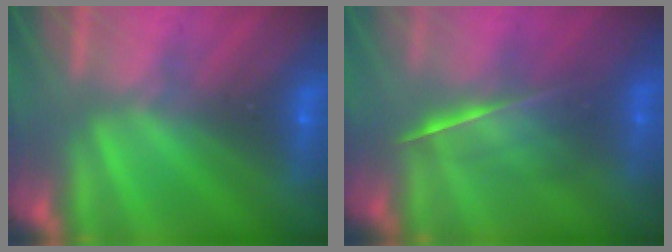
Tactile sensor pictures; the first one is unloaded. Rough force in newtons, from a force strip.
{"total": 2.1}